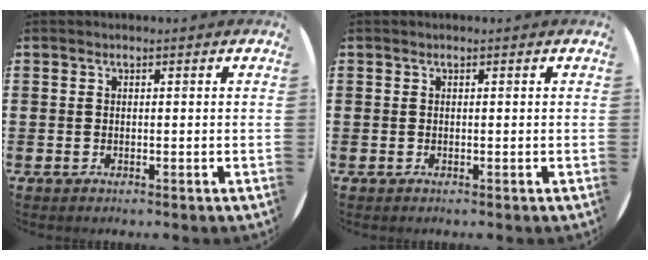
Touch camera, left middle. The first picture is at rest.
{"total": 0.0}